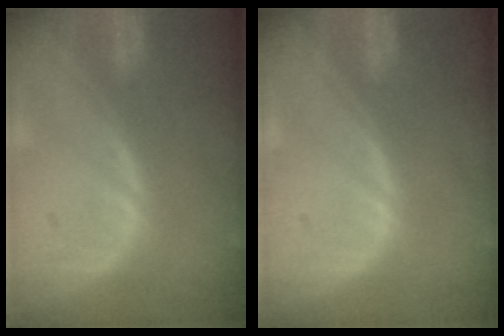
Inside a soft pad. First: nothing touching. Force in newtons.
{"total": 0.0}